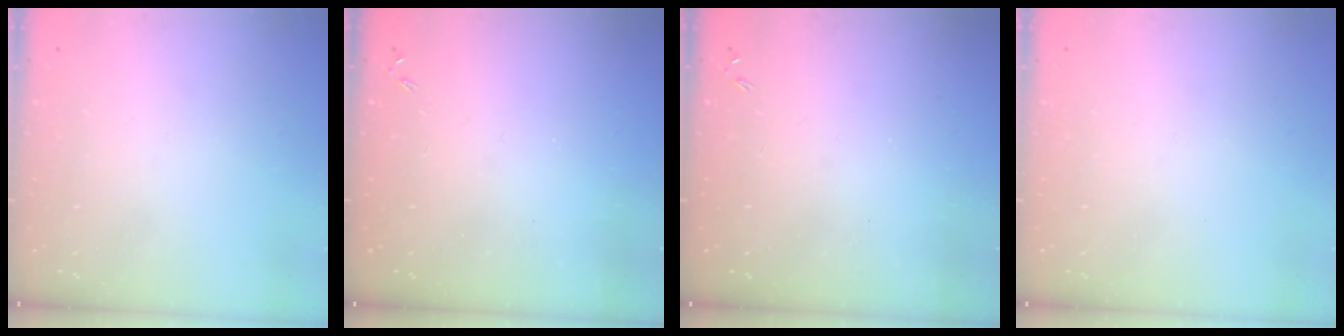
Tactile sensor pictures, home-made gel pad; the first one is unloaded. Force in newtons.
{"total": 0.0}
{"total": 0.0}
{"total": 0.0}